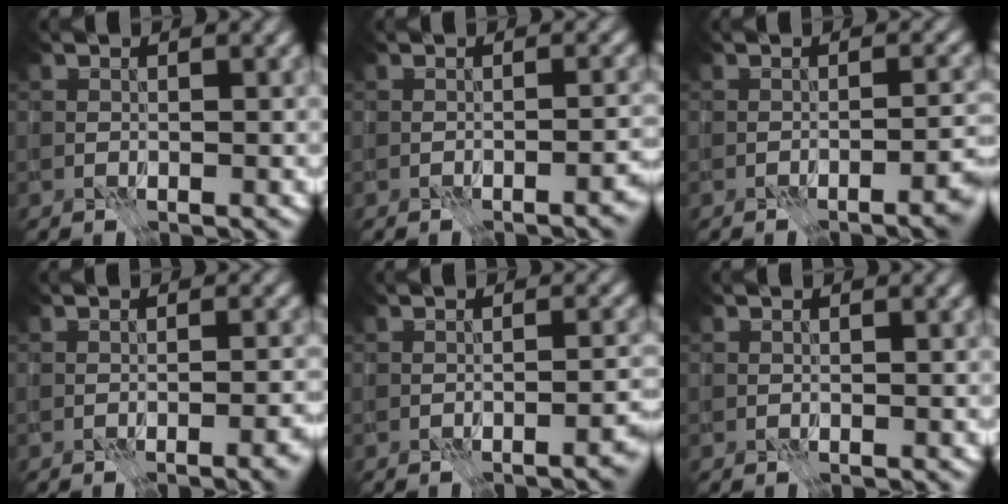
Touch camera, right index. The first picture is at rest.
{"total": 2.0, "force": [-1.2, 0.4, 1.6], "torque": [-0.021, 0.007, -0.021]}
{"total": 3.6, "force": [-2.0, 0.8, 2.9], "torque": [-0.031, 0.009, -0.032]}
{"total": 3.2, "force": [-1.8, 0.8, 2.6], "torque": [-0.037, 0.010, -0.025]}
{"total": 2.6, "force": [-1.6, 0.5, 2.0], "torque": [-0.025, 0.009, -0.027]}
{"total": 0.0}